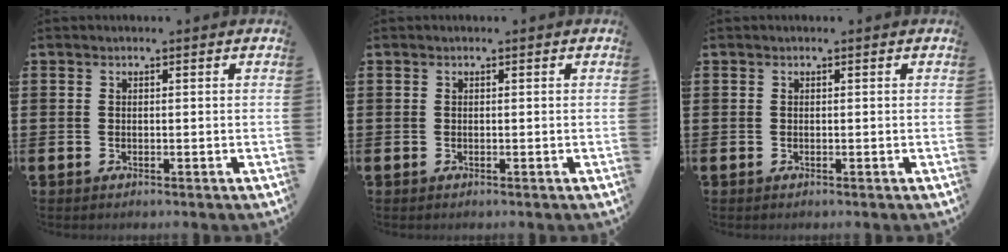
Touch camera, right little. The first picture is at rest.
{"total": 0.0}
{"total": 0.0}